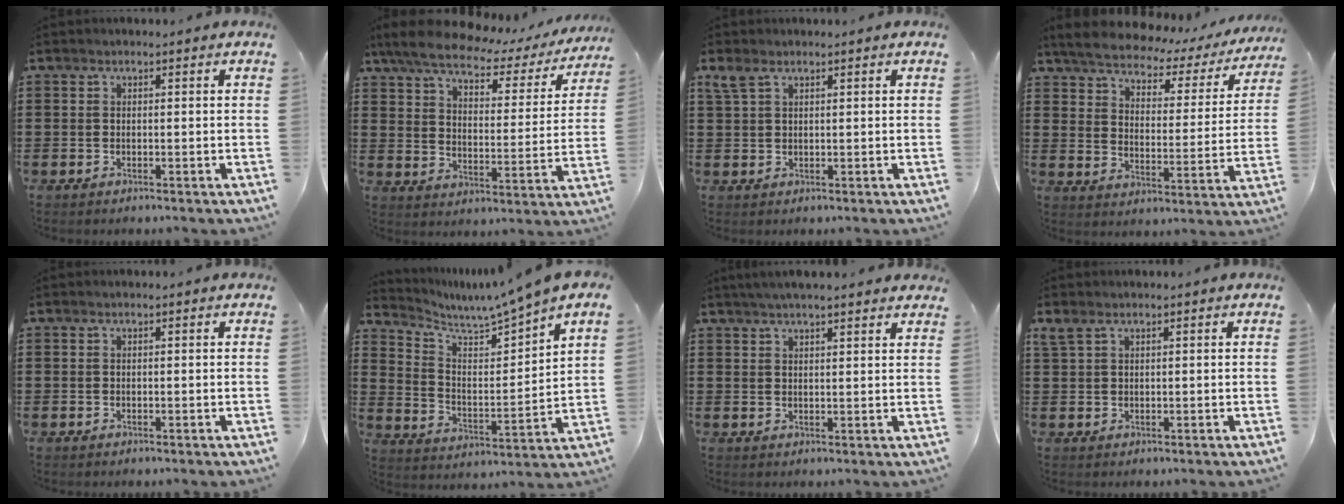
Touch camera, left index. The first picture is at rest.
{"total": 5.7, "force": [4.7, 1.6, 2.8], "torque": [-0.077, -0.028, 0.078]}
{"total": 2.5, "force": [1.4, 1.1, 1.7], "torque": [-0.040, 0.004, 0.026]}
{"total": 4.0, "force": [3.7, 1.0, 1.2], "torque": [-0.046, -0.028, 0.057]}
{"total": 0.0}
{"total": 4.6, "force": [4.3, -1.1, 1.0], "torque": [-0.042, -0.049, 0.064]}
{"total": 2.7, "force": [2.5, -0.1, 0.9], "torque": [-0.024, 0.000, 0.047]}
{"total": 1.7, "force": [1.1, 0.8, 1.1], "torque": [-0.026, 0.003, 0.020]}